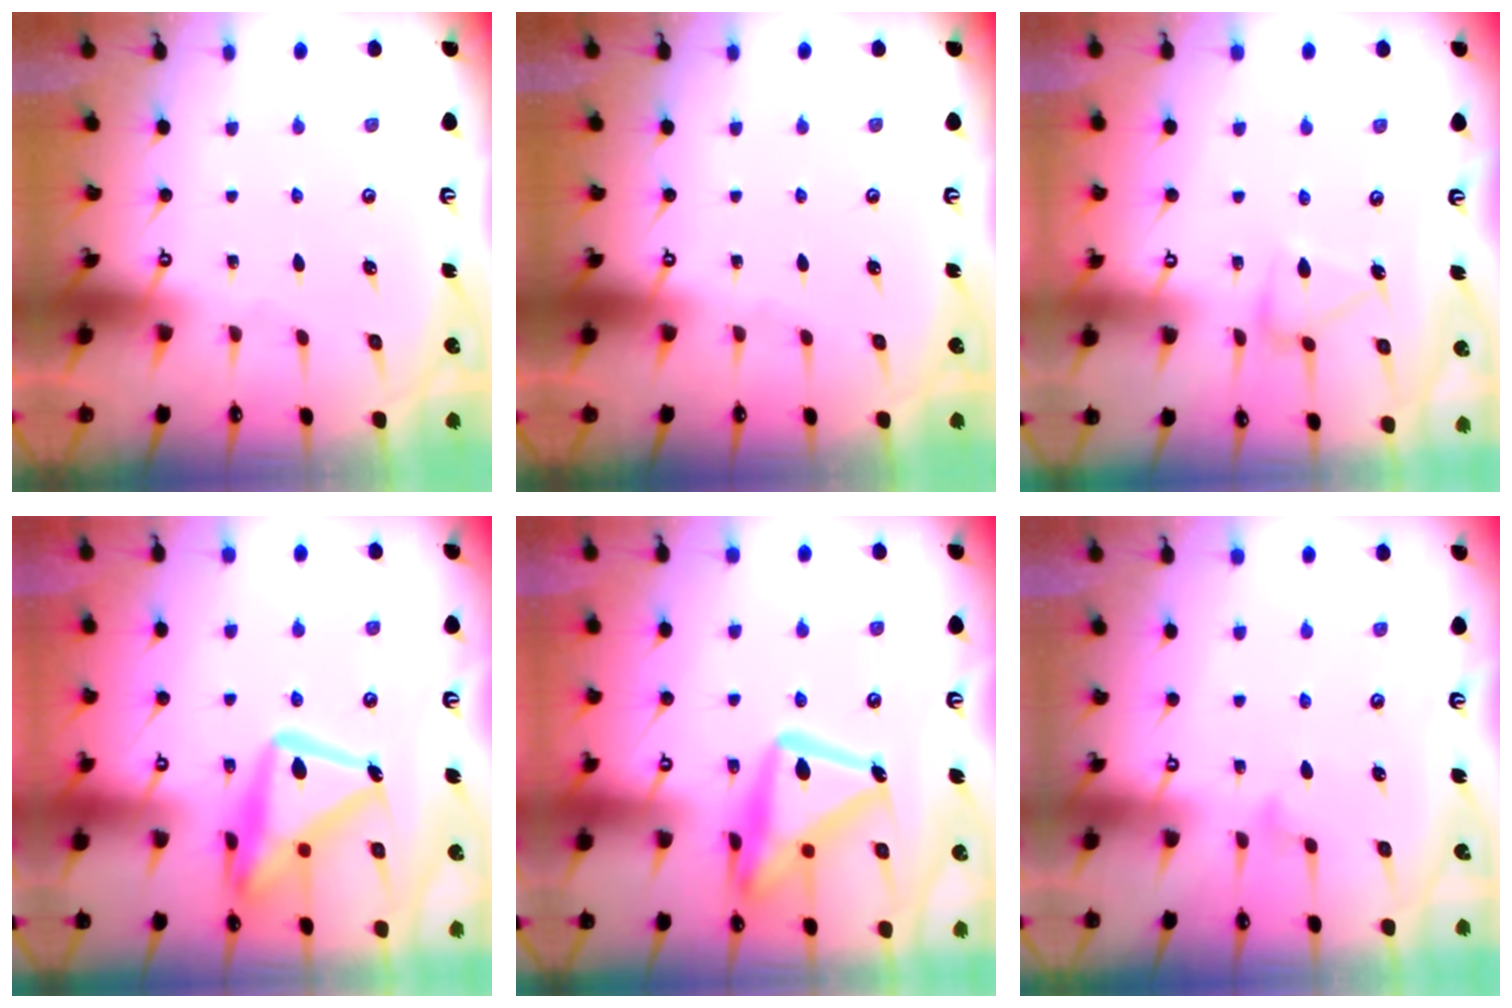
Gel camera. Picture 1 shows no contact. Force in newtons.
{"total": 0.0}
{"total": 9.3, "press": 9.2, "slide": 0.5}
{"total": 20.0, "press": 19.9, "slide": 1.6}
{"total": 21.5, "press": 21.4, "slide": 1.8}
{"total": 5.1, "press": 5.1, "slide": 0.4}